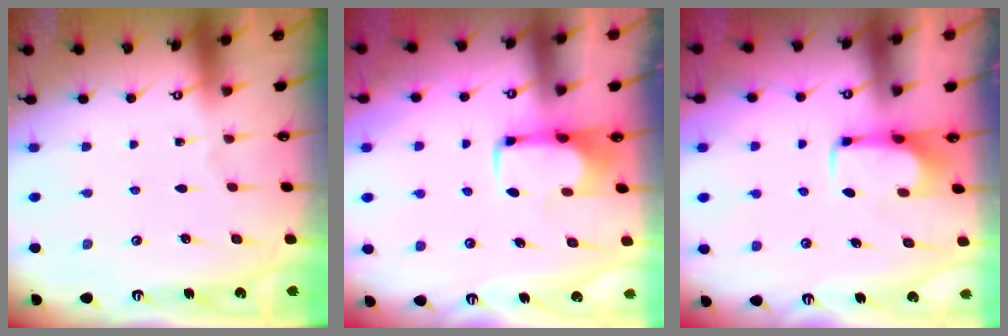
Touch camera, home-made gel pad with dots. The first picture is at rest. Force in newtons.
{"total": 1.9, "press": 1.9, "slide": 0.5}
{"total": 2.1, "press": 2.1, "slide": 0.4}